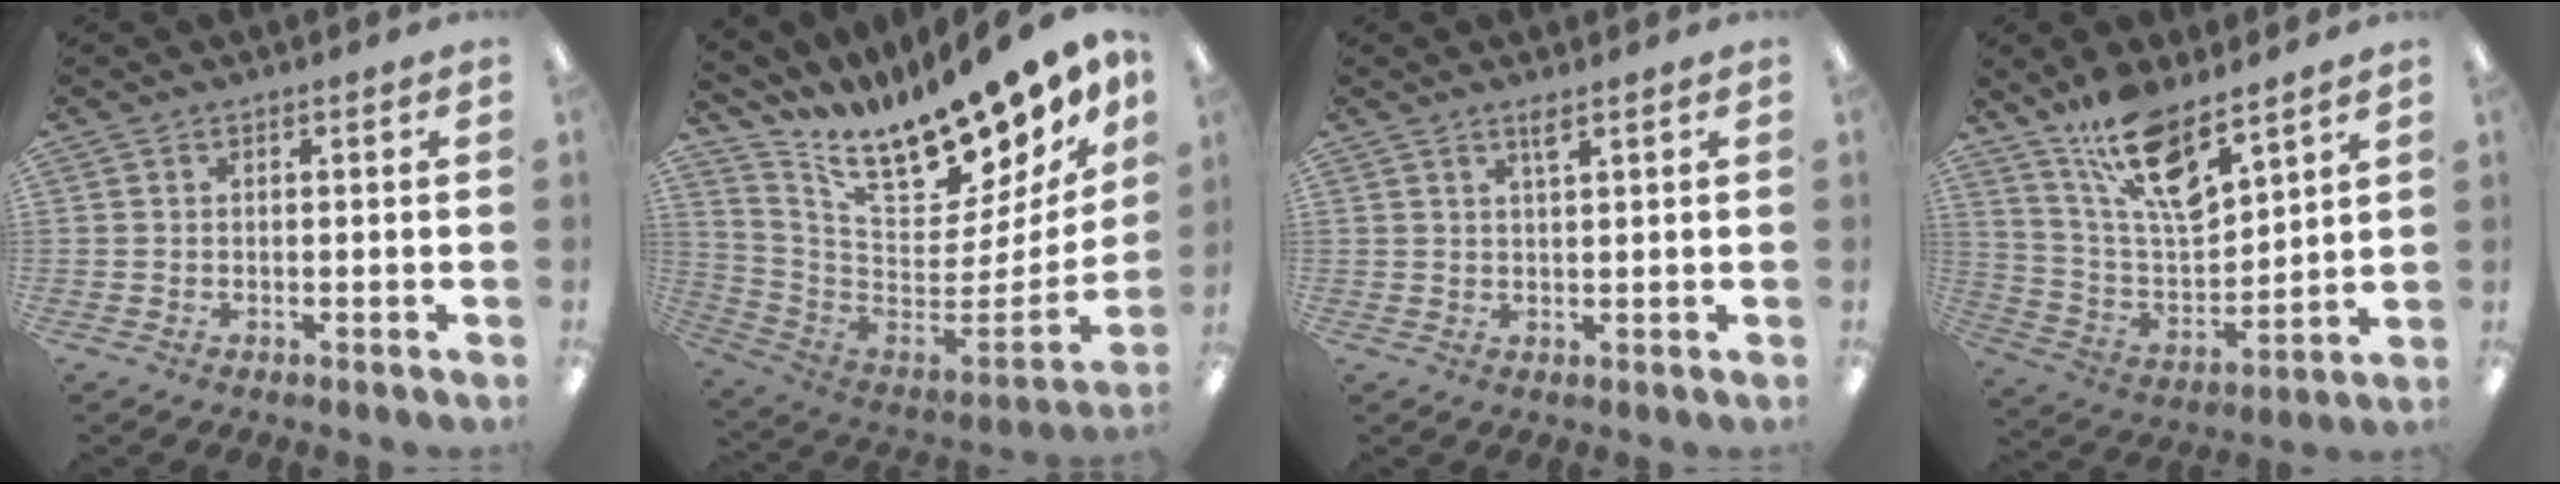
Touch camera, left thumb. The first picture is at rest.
{"total": 17.7, "force": [14.0, 5.2, 9.5], "torque": [-0.129, -0.130, 0.227]}
{"total": 2.6, "force": [1.9, 0.1, 1.7], "torque": [-0.039, 0.000, 0.034]}
{"total": 16.7, "force": [11.7, 5.8, 10.3], "torque": [-0.188, -0.065, 0.206]}